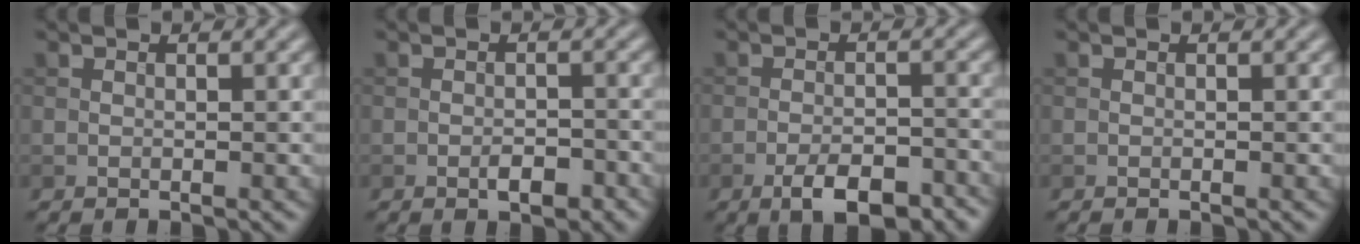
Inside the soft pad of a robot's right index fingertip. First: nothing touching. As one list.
[{"total": 2.2, "force": [-1.1, 0.9, 1.6], "torque": [-0.022, 0.001, -0.018]}, {"total": 5.6, "force": [-3.5, 2.1, 3.9], "torque": [-0.061, 0.001, -0.053]}, {"total": 0.0}]